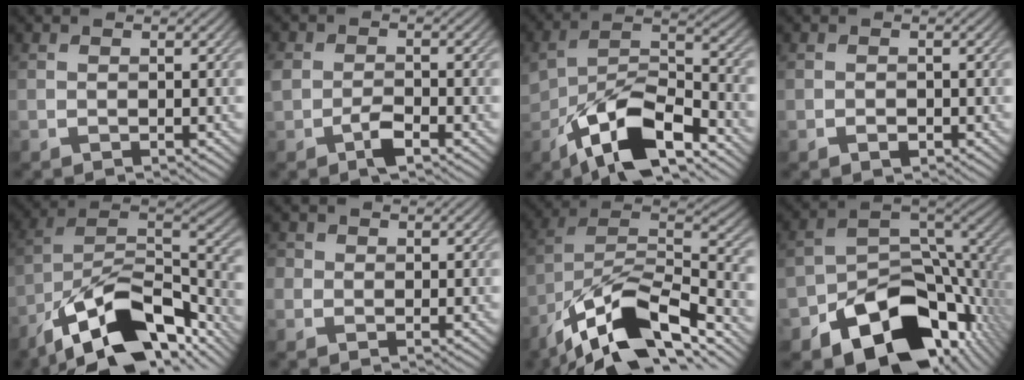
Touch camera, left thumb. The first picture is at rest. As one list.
[{"total": 3.2, "force": [-1.6, 1.8, 2.2], "torque": [-0.048, -0.003, -0.032]}, {"total": 12.1, "force": [-6.5, 5.6, 8.5], "torque": [-0.169, -0.028, -0.118]}, {"total": 1.1, "force": [-0.6, 0.7, 0.6], "torque": [-0.008, -0.003, -0.010]}, {"total": 17.3, "force": [-11.2, 7.3, 11.1], "torque": [-0.218, -0.014, -0.200]}, {"total": 1.3, "force": [0.1, 1.3, 0.2], "torque": [-0.003, 0.001, -0.006]}, {"total": 16.2, "force": [-10.5, 6.0, 10.9], "torque": [-0.222, -0.008, -0.191]}, {"total": 15.0, "force": [-8.0, 9.2, 8.8], "torque": [-0.134, -0.028, -0.133]}]